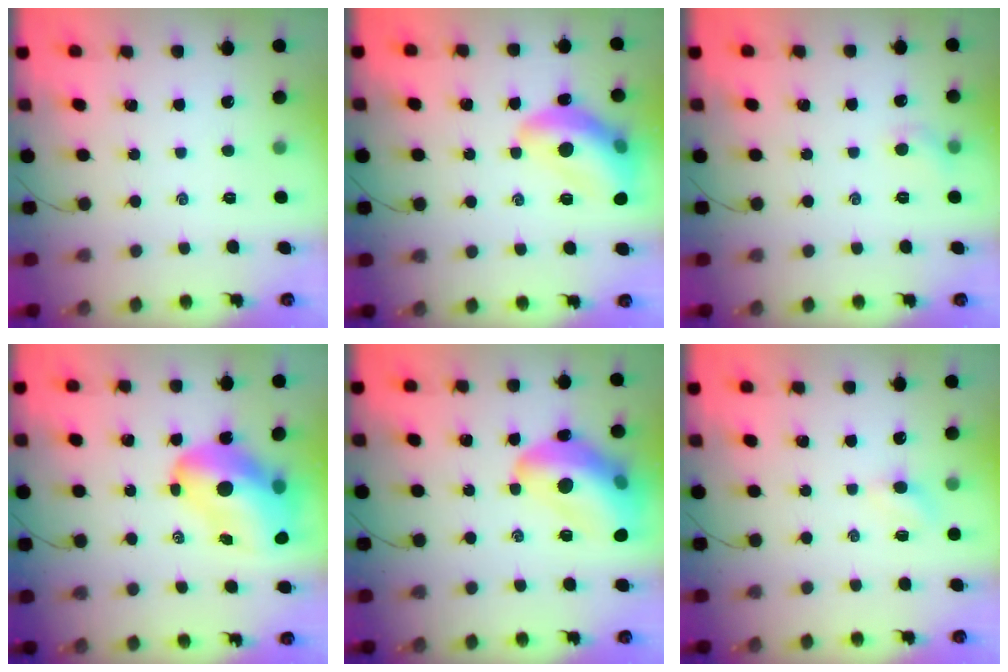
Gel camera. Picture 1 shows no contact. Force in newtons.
{"total": 15.0, "press": 14.9, "slide": 1.8}
{"total": 4.9, "press": 4.7, "slide": 1.2}
{"total": 15.2, "press": 14.6, "slide": 4.2}
{"total": 19.1, "press": 18.9, "slide": 2.7}
{"total": 3.6, "press": 3.4, "slide": 1.2}